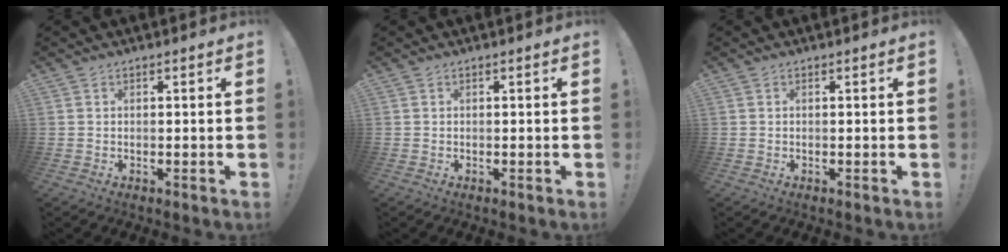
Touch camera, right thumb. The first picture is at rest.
{"total": 0.0}
{"total": 0.0}